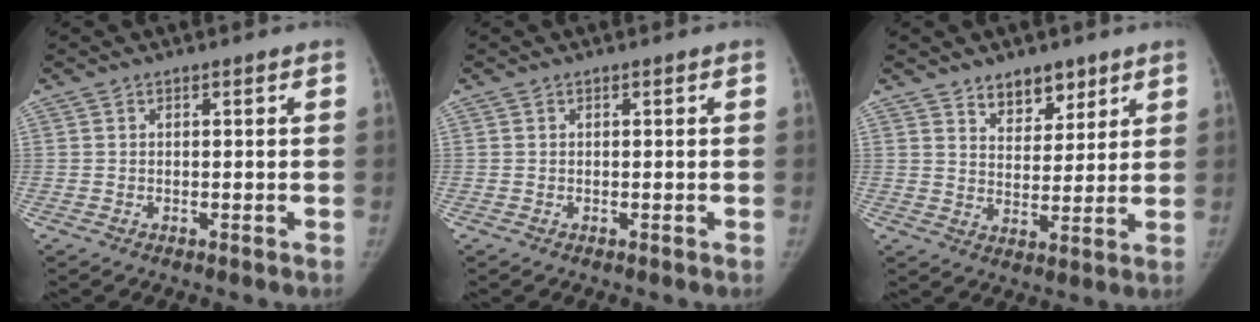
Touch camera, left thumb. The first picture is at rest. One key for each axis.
{"total": 0.0}
{"total": 7.0, "fx": 4.9, "fy": 4.0, "fz": 2.9, "tx": -0.010, "ty": -0.035, "tz": 0.083}